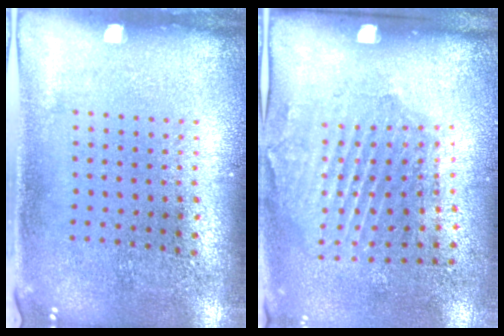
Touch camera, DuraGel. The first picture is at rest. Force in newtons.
{"total": 1.9, "press": 1.2, "slide": 1.6}